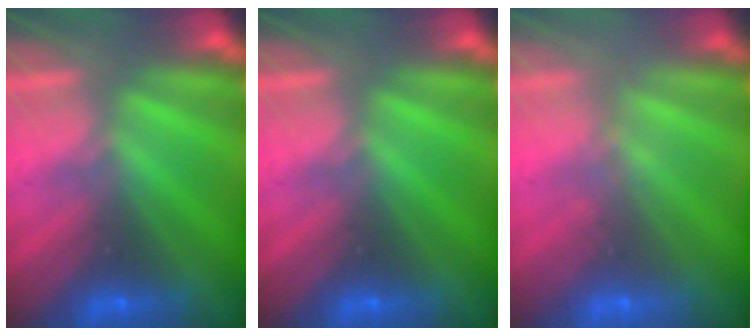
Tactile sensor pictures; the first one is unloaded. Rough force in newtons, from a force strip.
{"total": 0.0}
{"total": 1.7}